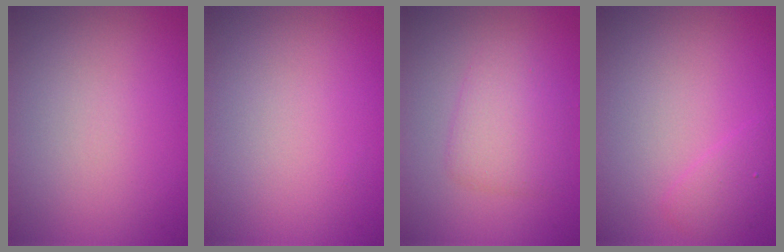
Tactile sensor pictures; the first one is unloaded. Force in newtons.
{"total": 0.0}
{"total": 3.1, "press": 3.1, "slide": 0.2}
{"total": 1.5, "press": 1.5, "slide": 0.1}